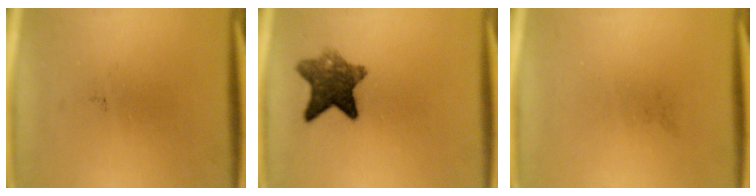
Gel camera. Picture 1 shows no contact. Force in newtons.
{"total": 7.9}
{"total": 0.0}